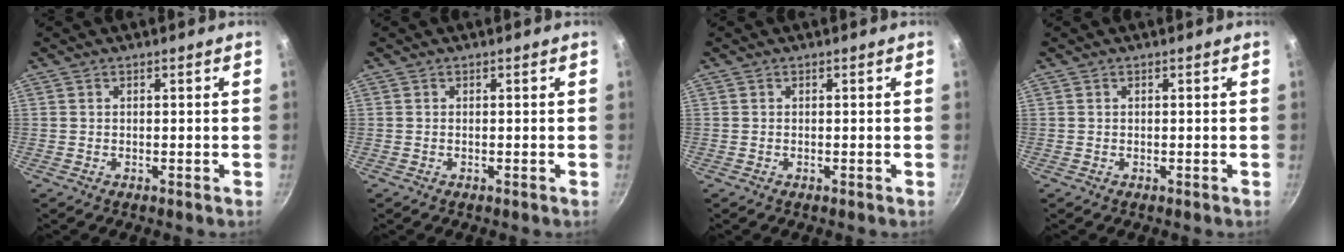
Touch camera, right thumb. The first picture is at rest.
{"total": 0.0}
{"total": 0.0}
{"total": 0.0}